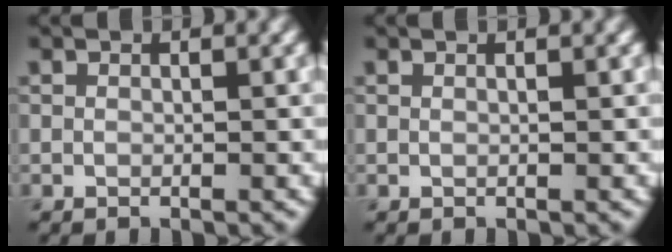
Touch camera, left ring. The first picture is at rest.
{"total": 0.8, "force": [0.4, 0.3, 0.7], "torque": [-0.005, 0.001, -0.003]}